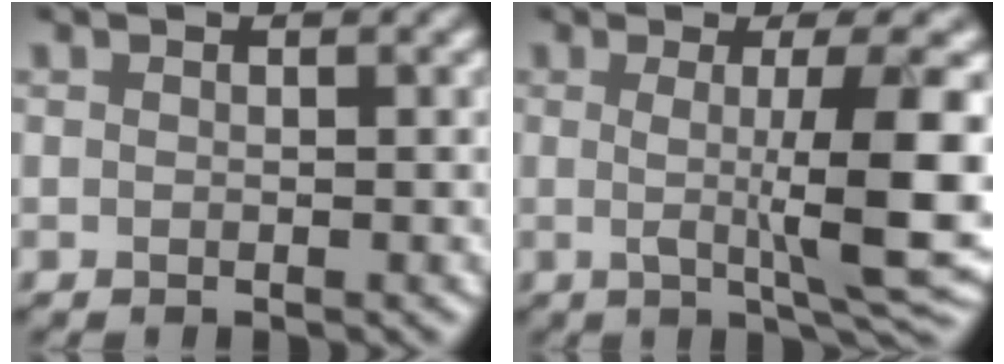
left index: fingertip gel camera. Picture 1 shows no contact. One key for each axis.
{"total": 9.1, "fx": -0.1, "fy": 1.8, "fz": 8.9, "tx": -0.119, "ty": -0.004, "tz": 0.000}